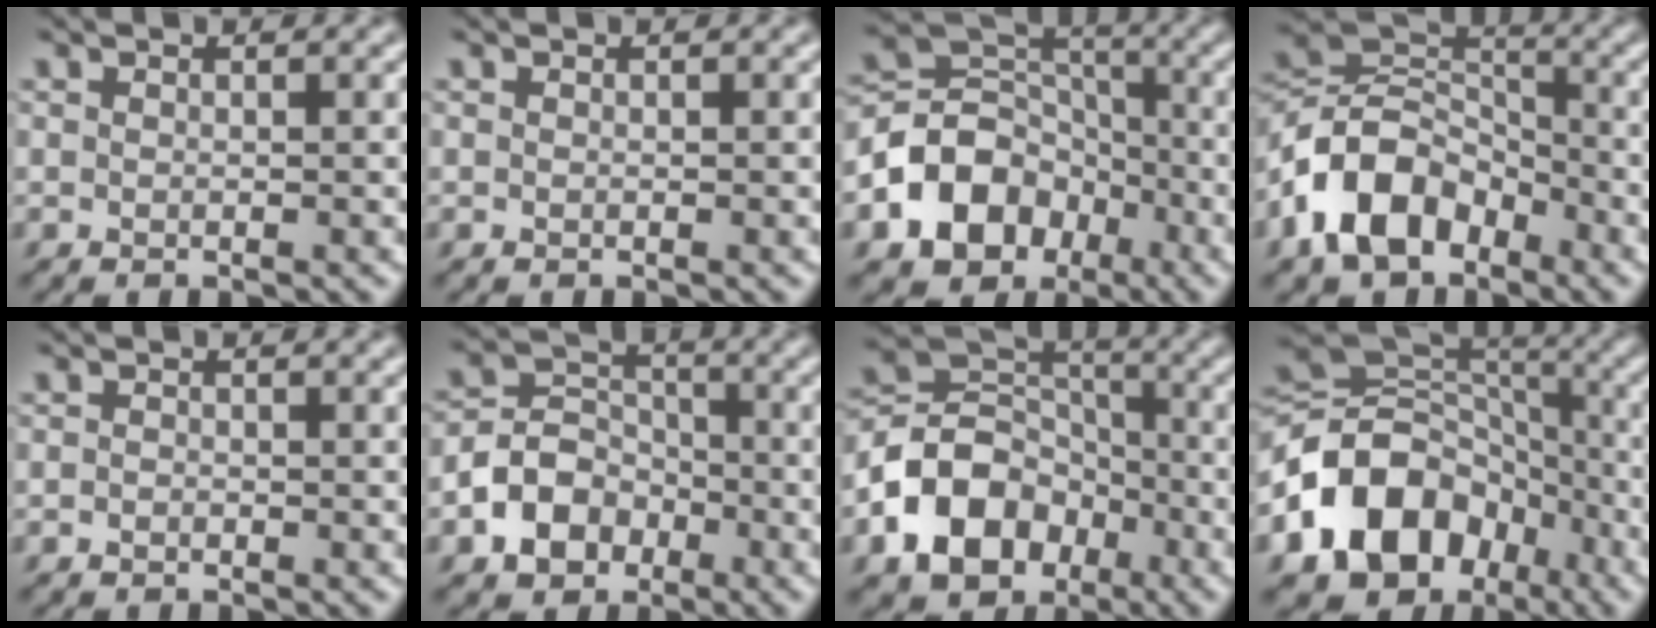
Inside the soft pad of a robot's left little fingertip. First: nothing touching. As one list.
[{"total": 0.0}, {"total": 8.5, "force": [-3.5, 6.5, 4.1], "torque": [-0.067, 0.000, -0.073]}, {"total": 9.0, "force": [-4.7, 5.8, 5.1], "torque": [-0.099, 0.013, -0.106]}, {"total": 0.5, "force": [-0.3, 0.4, 0.1], "torque": [-0.003, -0.003, -0.008]}, {"total": 5.4, "force": [-2.4, 4.2, 2.4], "torque": [-0.037, 0.003, -0.056]}, {"total": 8.8, "force": [-3.8, 6.4, 4.6], "torque": [-0.081, 0.001, -0.079]}, {"total": 12.8, "force": [-5.1, 9.7, 6.5], "torque": [-0.134, 0.000, -0.100]}]